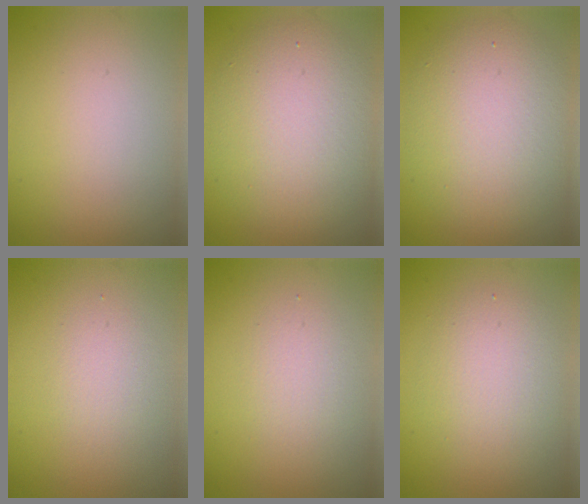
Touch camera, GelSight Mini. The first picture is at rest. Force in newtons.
{"total": 7.5, "press": 7.5, "slide": 0.5}
{"total": 7.5, "press": 7.5, "slide": 0.5}
{"total": 1.6, "press": 1.6, "slide": 0.0}
{"total": 1.9, "press": 1.9, "slide": 0.2}
{"total": 3.6, "press": 3.6, "slide": 0.2}